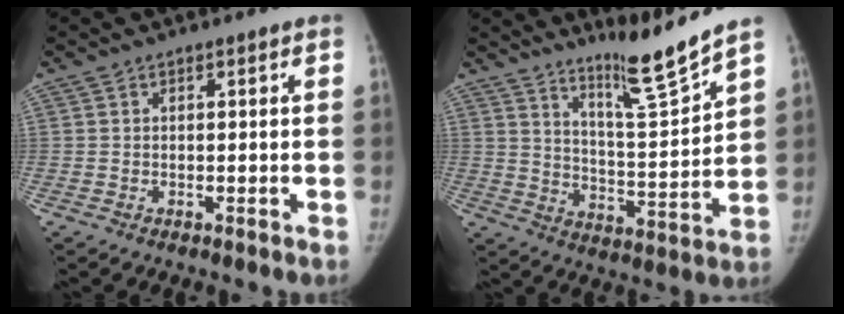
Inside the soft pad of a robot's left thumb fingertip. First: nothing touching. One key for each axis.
{"total": 11.1, "fx": 9.4, "fy": -0.4, "fz": 6.0, "tx": -0.085, "ty": -0.081, "tz": 0.161}